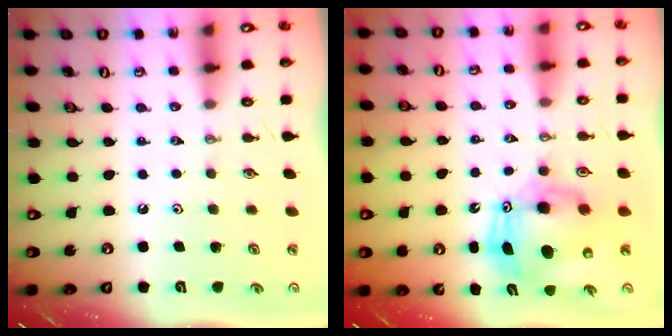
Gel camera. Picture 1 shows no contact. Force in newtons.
{"total": 12.0, "press": 11.7, "slide": 2.5}